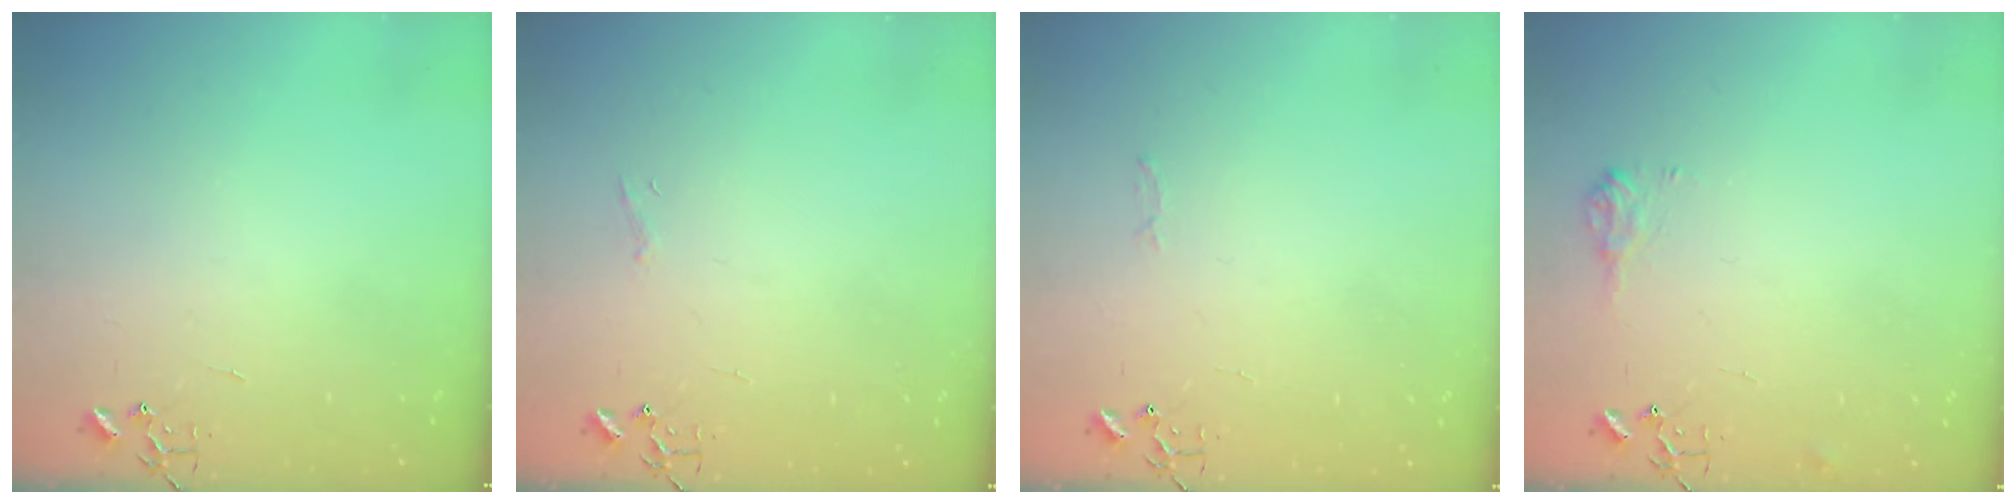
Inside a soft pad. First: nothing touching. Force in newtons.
{"total": 4.2, "press": 4.2, "slide": 0.3}
{"total": 2.8, "press": 2.8, "slide": 0.4}
{"total": 7.7, "press": 7.7, "slide": 0.1}